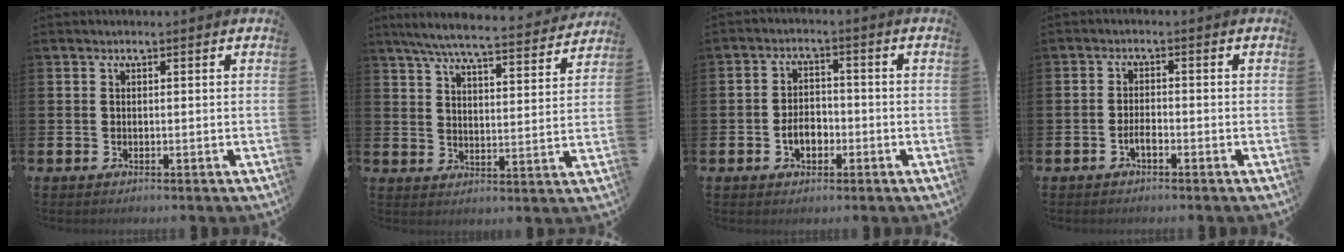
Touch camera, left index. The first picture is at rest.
{"total": 7.2, "force": [6.7, 0.5, 2.8], "torque": [-0.071, -0.045, 0.114]}
{"total": 3.7, "force": [-1.3, 2.4, 2.4], "torque": [-0.037, 0.002, -0.028]}
{"total": 1.7, "force": [-0.9, 0.6, 1.3], "torque": [-0.033, 0.006, -0.017]}